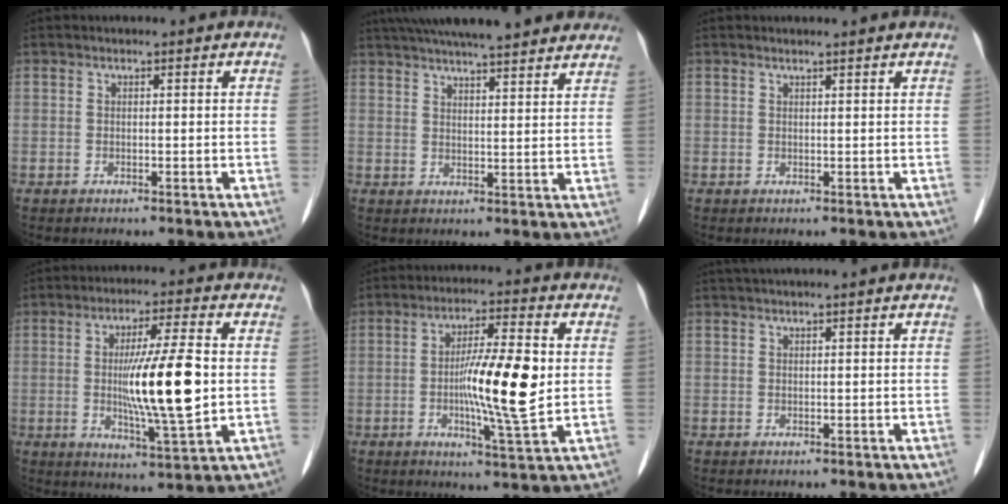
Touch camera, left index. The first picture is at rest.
{"total": 21.8, "force": [18.9, 3.4, 10.4], "torque": [-0.164, 0.046, 0.254]}
{"total": 2.1, "force": [2.0, -0.2, 0.6], "torque": [-0.014, 0.009, 0.026]}
{"total": 12.5, "force": [0.1, 0.7, 12.5], "torque": [-0.220, -0.014, 0.000]}
{"total": 10.9, "force": [-0.4, 0.0, 10.9], "torque": [-0.196, -0.009, -0.016]}
{"total": 2.6, "force": [2.1, -0.5, 1.4], "torque": [-0.019, 0.026, 0.043]}